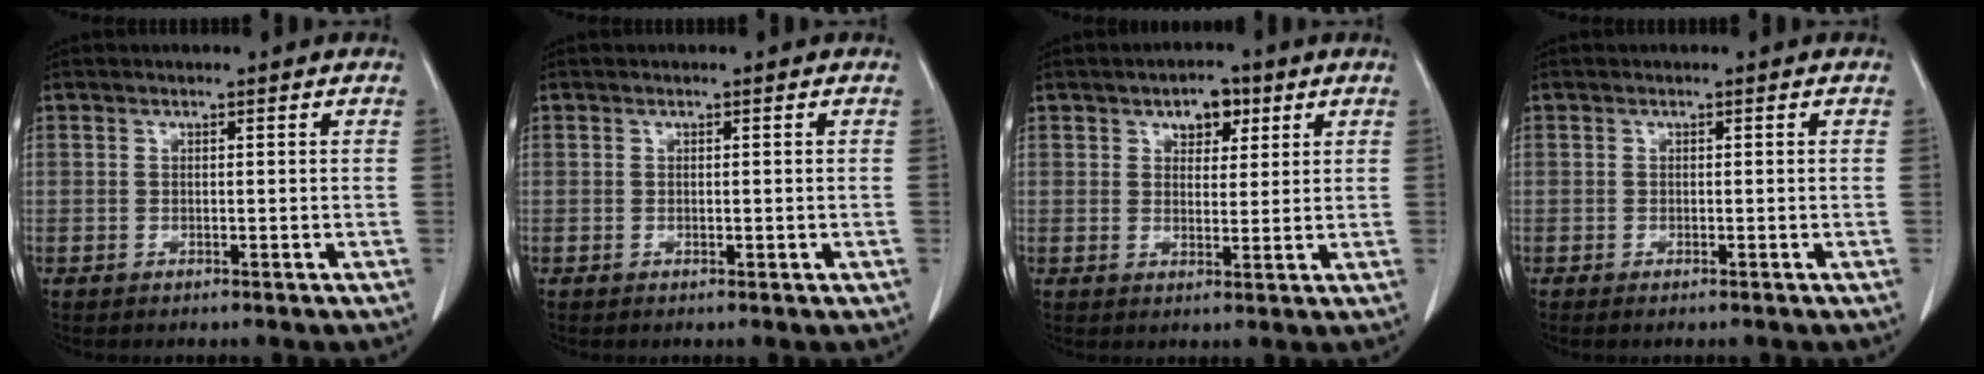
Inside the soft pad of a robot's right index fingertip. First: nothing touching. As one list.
[{"total": 0.5, "force": [0.0, 0.2, 0.5], "torque": [-0.004, -0.001, 0.004]}, {"total": 4.4, "force": [2.4, 2.6, 2.8], "torque": [-0.034, 0.007, 0.035]}, {"total": 0.6, "force": [-0.5, 0.0, 0.4], "torque": [-0.010, -0.001, -0.007]}]